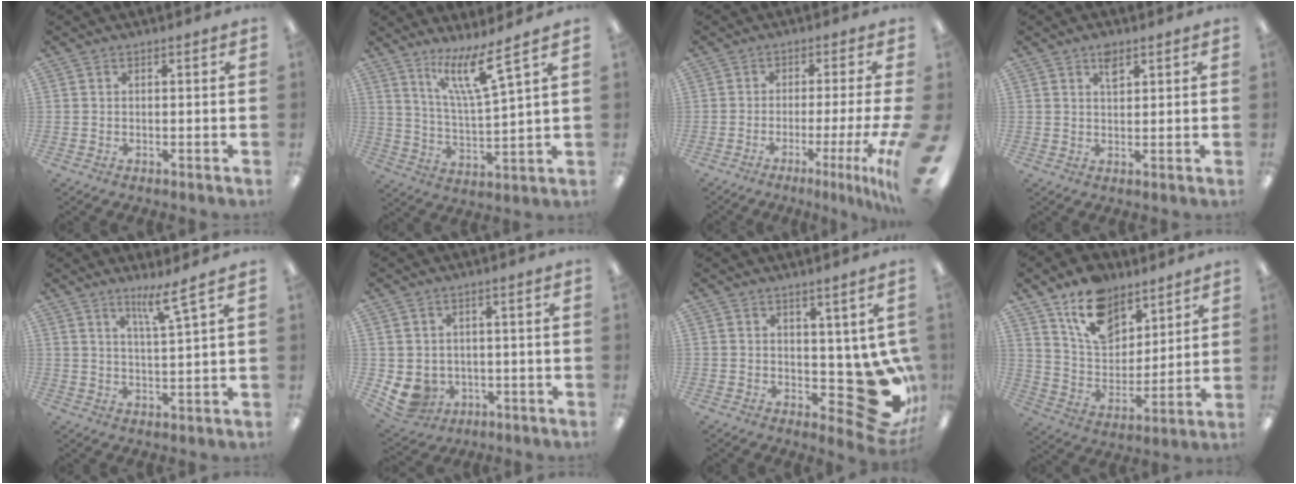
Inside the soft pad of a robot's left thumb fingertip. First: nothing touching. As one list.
[{"total": 12.1, "force": [8.5, 1.6, 8.5], "torque": [-0.154, -0.049, 0.140]}, {"total": 6.4, "force": [-2.3, -0.8, 5.9], "torque": [-0.095, -0.018, -0.036]}, {"total": 3.1, "force": [2.1, 1.5, 1.8], "torque": [-0.026, -0.009, 0.034]}, {"total": 6.0, "force": [4.2, 0.1, 4.2], "torque": [-0.071, -0.028, 0.066]}, {"total": 5.3, "force": [-0.7, 4.9, 1.8], "torque": [-0.066, -0.001, -0.009]}, {"total": 10.7, "force": [0.8, 6.0, 8.8], "torque": [-0.085, -0.038, 0.033]}, {"total": 14.6, "force": [10.2, 8.7, 5.9], "torque": [-0.109, -0.054, 0.193]}]